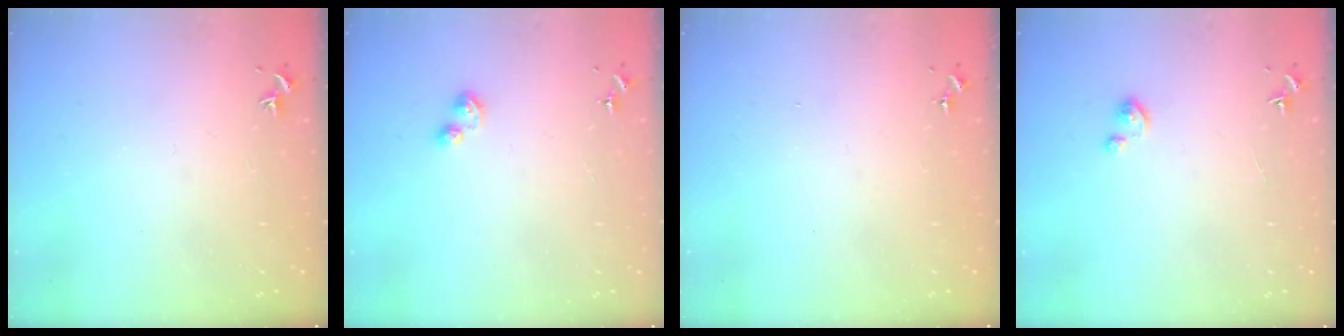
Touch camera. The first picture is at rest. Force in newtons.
{"total": 3.6, "press": 3.6, "slide": 0.6}
{"total": 0.0}
{"total": 2.6, "press": 2.6, "slide": 0.2}